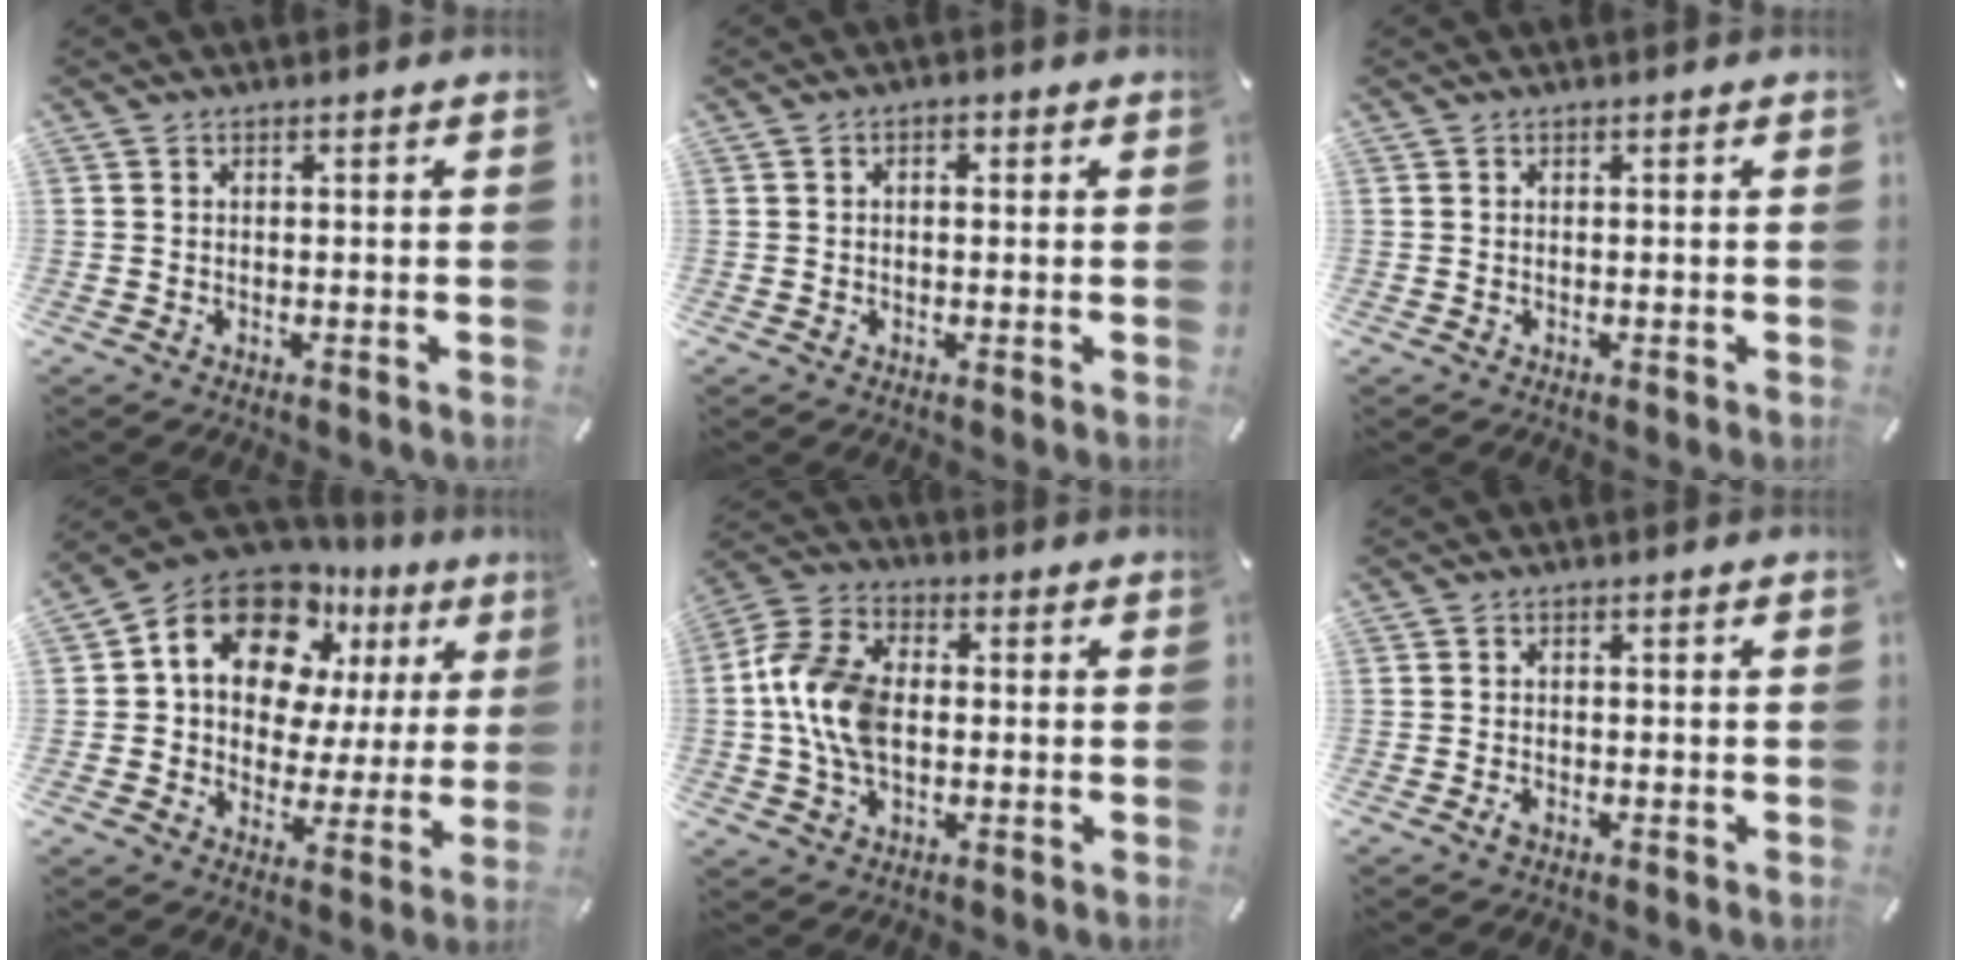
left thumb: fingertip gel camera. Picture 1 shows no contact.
{"total": 1.8, "force": [0.2, 1.2, 1.3], "torque": [-0.018, 0.004, 0.001]}
{"total": 0.0}
{"total": 17.2, "force": [9.9, 11.2, 8.6], "torque": [-0.151, -0.060, 0.175]}
{"total": 12.1, "force": [-0.6, 8.1, 8.9], "torque": [-0.198, 0.013, -0.010]}
{"total": 1.2, "force": [-0.8, 0.6, 0.7], "torque": [-0.022, -0.003, -0.016]}